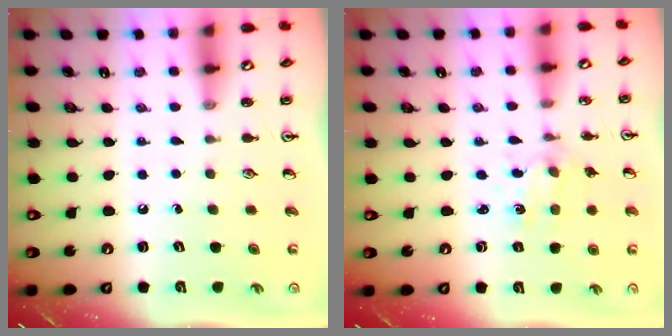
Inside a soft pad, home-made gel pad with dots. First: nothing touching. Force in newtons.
{"total": 1.6, "press": 1.6, "slide": 0.3}